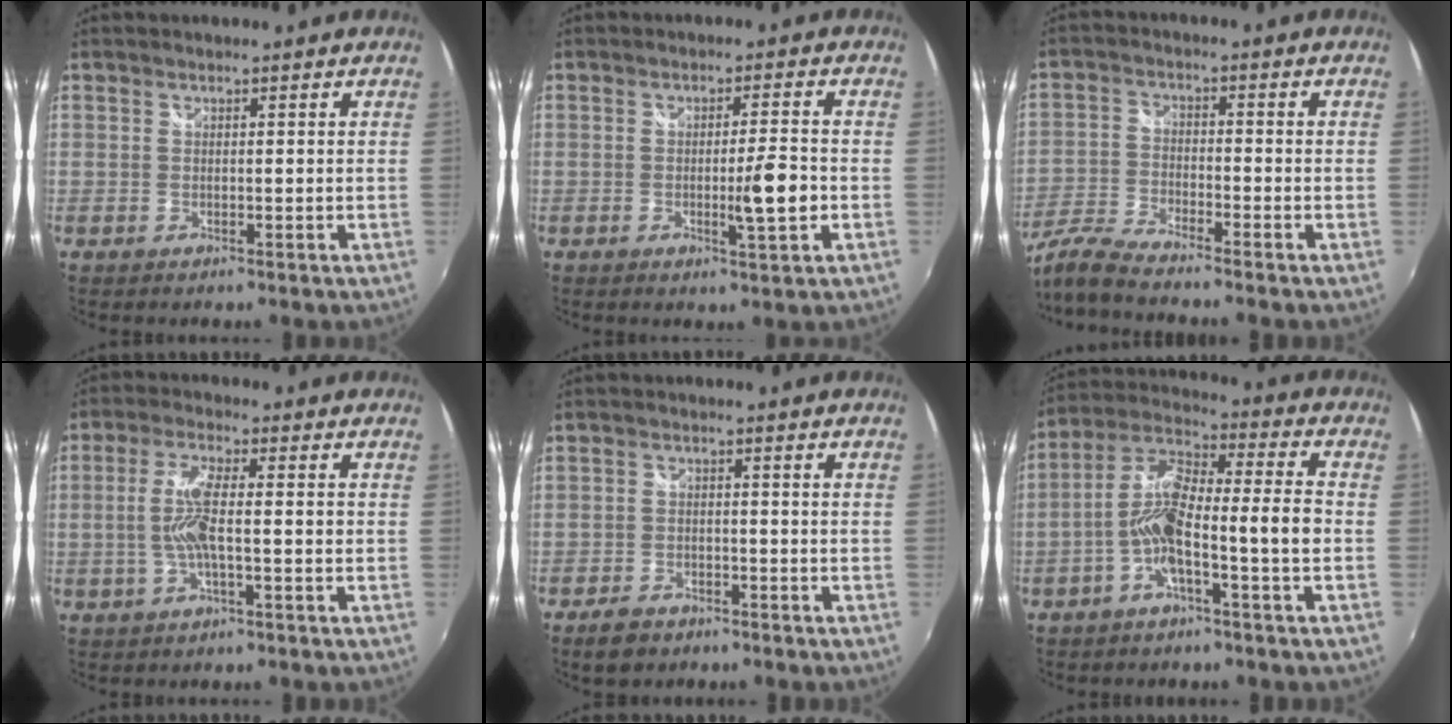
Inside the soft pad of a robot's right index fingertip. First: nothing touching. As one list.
[{"total": 5.7, "force": [-1.3, 0.0, 5.6], "torque": [-0.091, -0.005, -0.017]}, {"total": 7.7, "force": [-6.9, 0.3, 3.2], "torque": [-0.082, -0.006, -0.146]}, {"total": 7.0, "force": [-0.9, 1.1, 6.8], "torque": [-0.136, 0.005, -0.015]}, {"total": 5.1, "force": [-3.9, 2.8, 1.7], "torque": [-0.052, 0.008, -0.063]}, {"total": 11.2, "force": [-3.5, 0.8, 10.6], "torque": [-0.202, 0.012, -0.065]}]